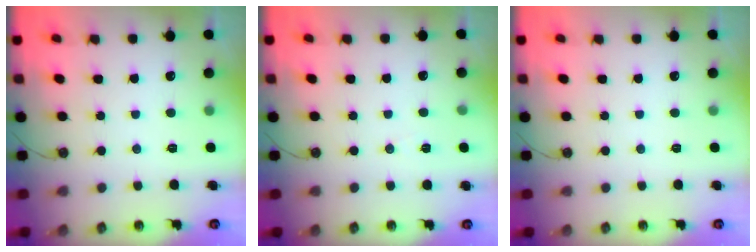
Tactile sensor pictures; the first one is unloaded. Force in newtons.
{"total": 3.7, "press": 2.2, "slide": 3.0}
{"total": 0.0}